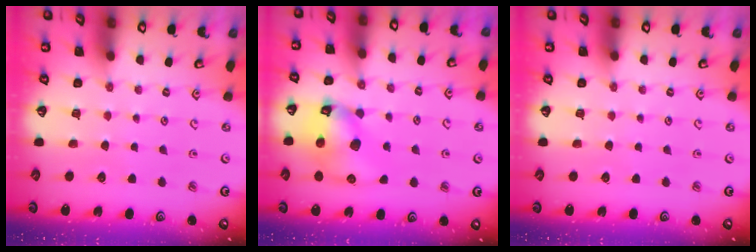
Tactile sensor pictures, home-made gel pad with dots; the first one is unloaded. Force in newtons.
{"total": 11.7, "press": 11.6, "slide": 1.6}
{"total": 0.0}